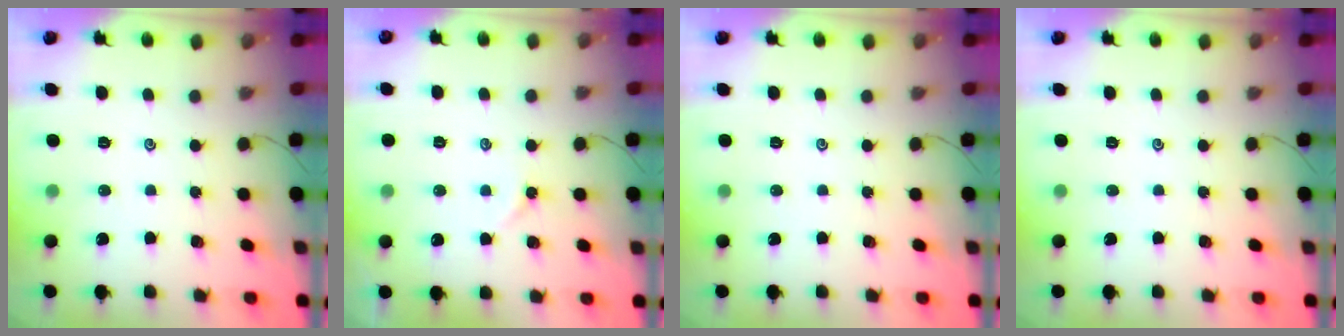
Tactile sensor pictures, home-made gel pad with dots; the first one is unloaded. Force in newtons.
{"total": 1.5, "press": 1.4, "slide": 0.3}
{"total": 0.0}
{"total": 0.0}